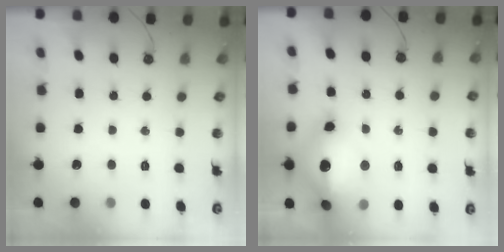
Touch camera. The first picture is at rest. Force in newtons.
{"total": 24.8, "press": 21.5, "slide": 12.4}